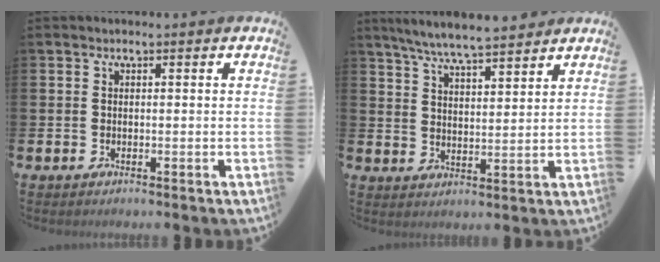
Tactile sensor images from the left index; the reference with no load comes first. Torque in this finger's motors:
{"motor_torque": [0.26, -0.87, 0.84, 0.21]}